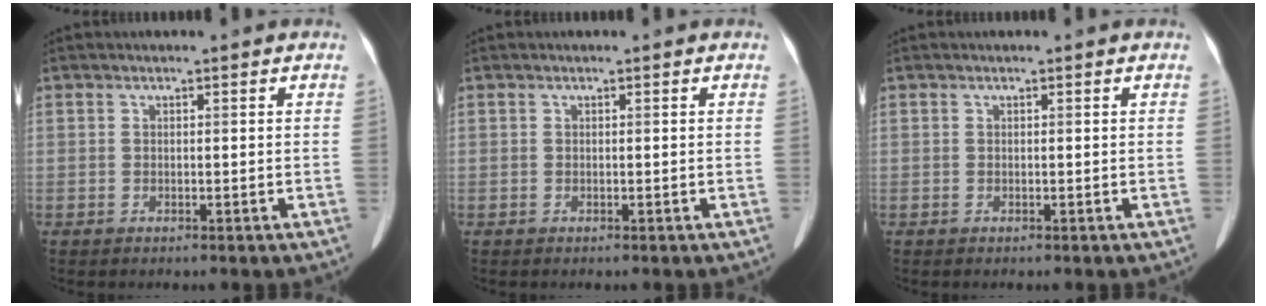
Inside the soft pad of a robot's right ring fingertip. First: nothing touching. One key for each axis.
{"total": 0.0}
{"total": 0.0}